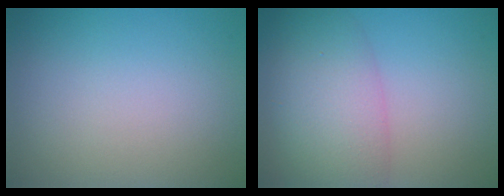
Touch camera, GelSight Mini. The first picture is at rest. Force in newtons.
{"total": 6.6, "press": 6.6, "slide": 0.5}